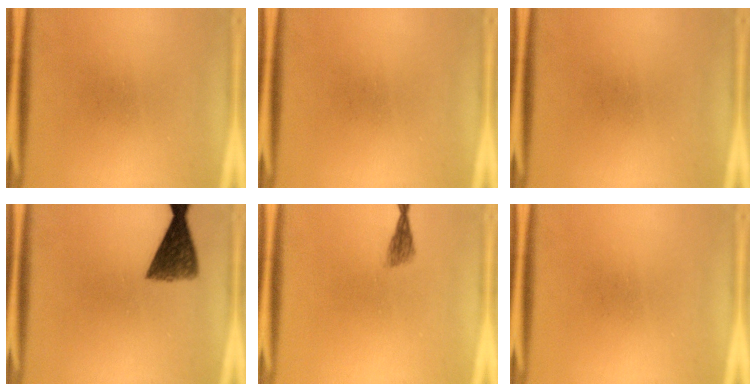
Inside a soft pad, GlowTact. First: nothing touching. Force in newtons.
{"total": 0.0}
{"total": 0.0}
{"total": 7.3}
{"total": 1.8}
{"total": 0.0}